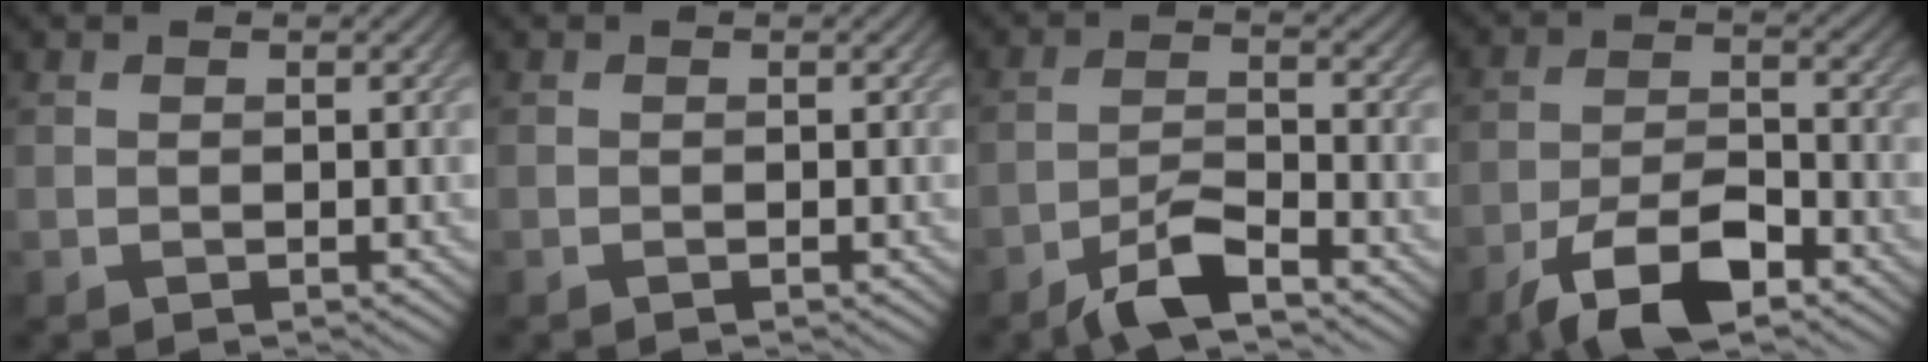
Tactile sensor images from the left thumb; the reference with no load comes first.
{"total": 0.0}
{"total": 5.6, "force": [-4.2, 1.2, 3.5], "torque": [-0.070, 0.003, -0.084]}
{"total": 8.2, "force": [-5.6, 2.7, 5.4], "torque": [-0.100, 0.002, -0.110]}